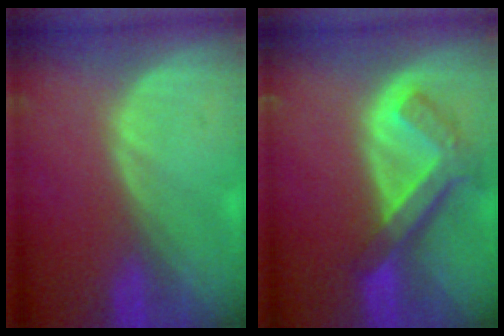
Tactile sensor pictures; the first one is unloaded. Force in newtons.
{"total": 7.6, "press": 6.6, "slide": 3.7}